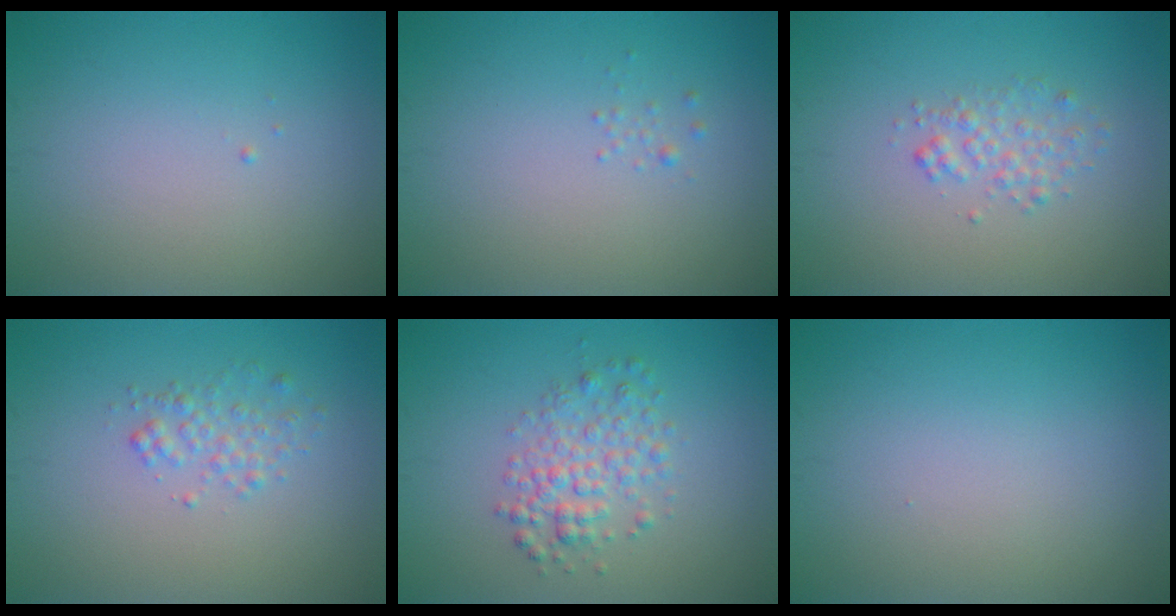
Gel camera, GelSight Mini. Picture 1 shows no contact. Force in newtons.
{"total": 0.7, "press": 0.7, "slide": 0.1}
{"total": 1.8, "press": 1.8, "slide": 0.0}
{"total": 1.6, "press": 1.6, "slide": 0.1}
{"total": 3.1, "press": 3.1, "slide": 0.1}
{"total": 0.0}